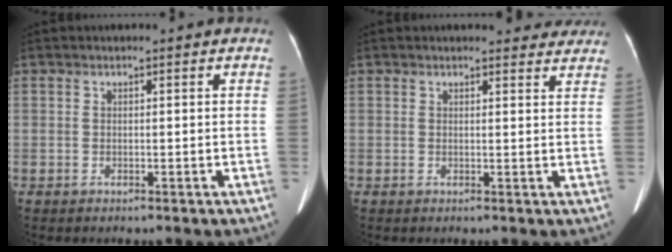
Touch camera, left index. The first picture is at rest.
{"total": 6.8, "force": [6.4, 1.9, 1.4], "torque": [0.005, -0.004, 0.052]}